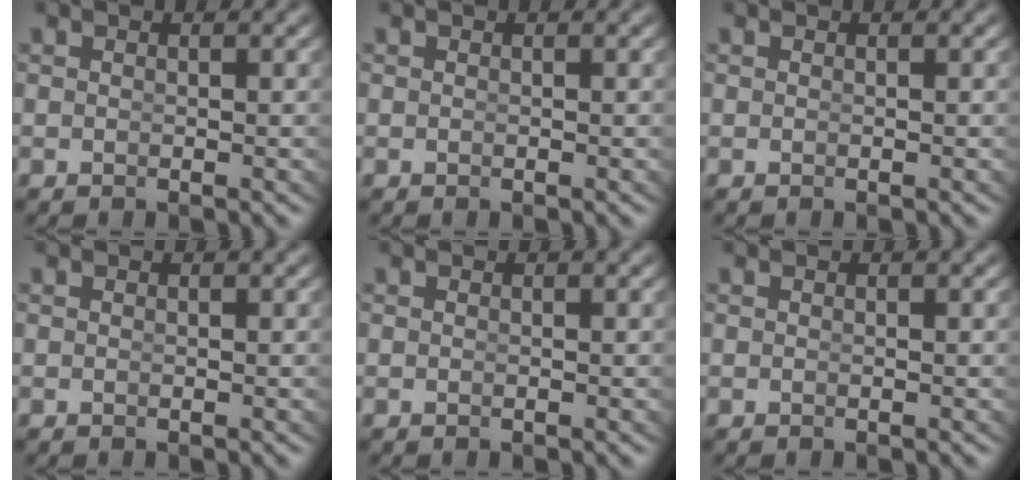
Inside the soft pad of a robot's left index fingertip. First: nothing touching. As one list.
[{"total": 0.0}, {"total": 0.0}, {"total": 0.0}, {"total": 1.1, "force": [-0.3, -1.0, -0.4], "torque": [0.010, -0.014, 0.009]}, {"total": 0.0}]